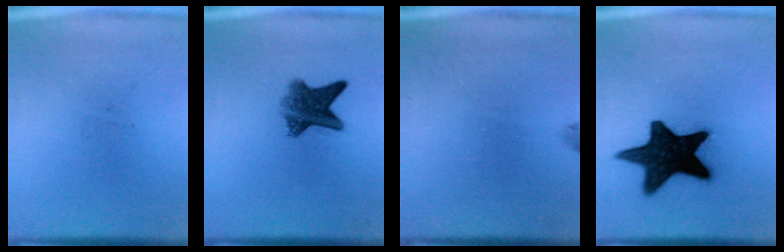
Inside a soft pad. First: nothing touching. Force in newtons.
{"total": 6.5}
{"total": 0.9}
{"total": 17.9}